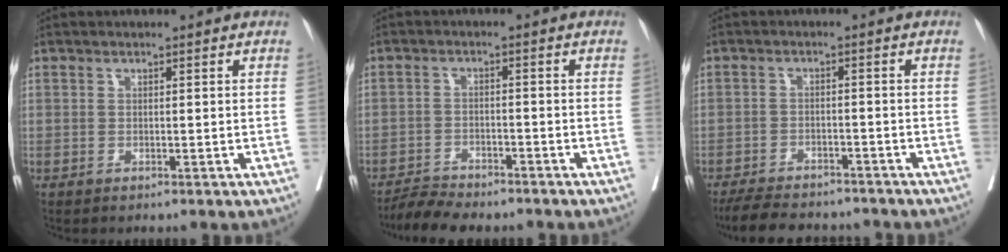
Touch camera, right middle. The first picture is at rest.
{"total": 5.4, "force": [-5.2, 0.7, 1.3], "torque": [-0.017, -0.012, -0.090]}
{"total": 11.3, "force": [-10.1, 2.9, 3.9], "torque": [-0.066, -0.004, -0.143]}